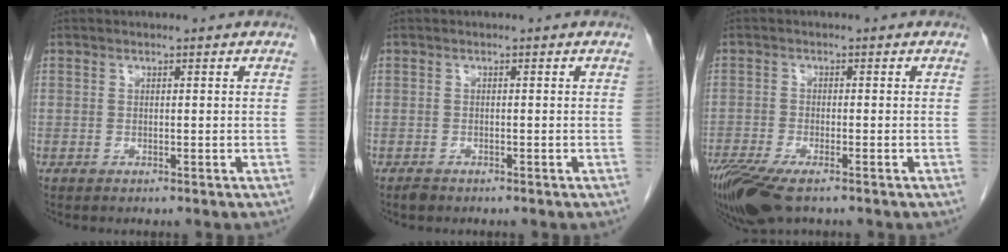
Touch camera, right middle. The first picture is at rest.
{"total": 1.1, "force": [-0.9, 0.5, 0.4], "torque": [-0.013, -0.001, -0.014]}
{"total": 9.4, "force": [-6.6, 2.6, 6.2], "torque": [-0.118, -0.022, -0.116]}